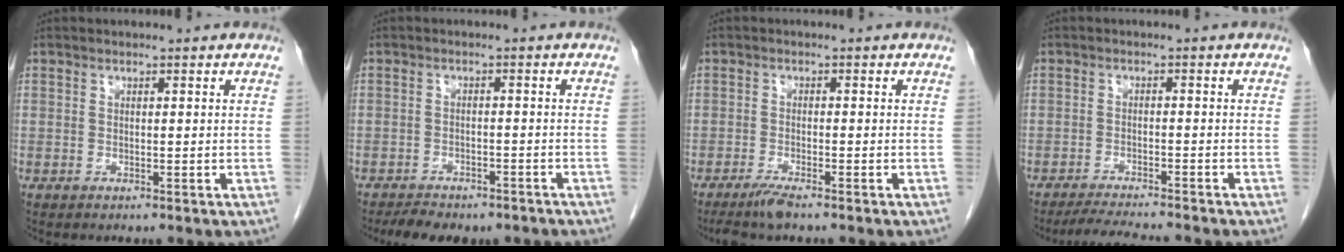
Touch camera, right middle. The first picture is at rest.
{"total": 8.4, "force": [-6.9, 3.1, 3.5], "torque": [-0.050, 0.003, -0.091]}
{"total": 3.1, "force": [-2.5, 0.0, 1.8], "torque": [-0.040, -0.007, -0.050]}
{"total": 7.2, "force": [-6.7, -0.1, 2.7], "torque": [-0.041, -0.014, -0.108]}